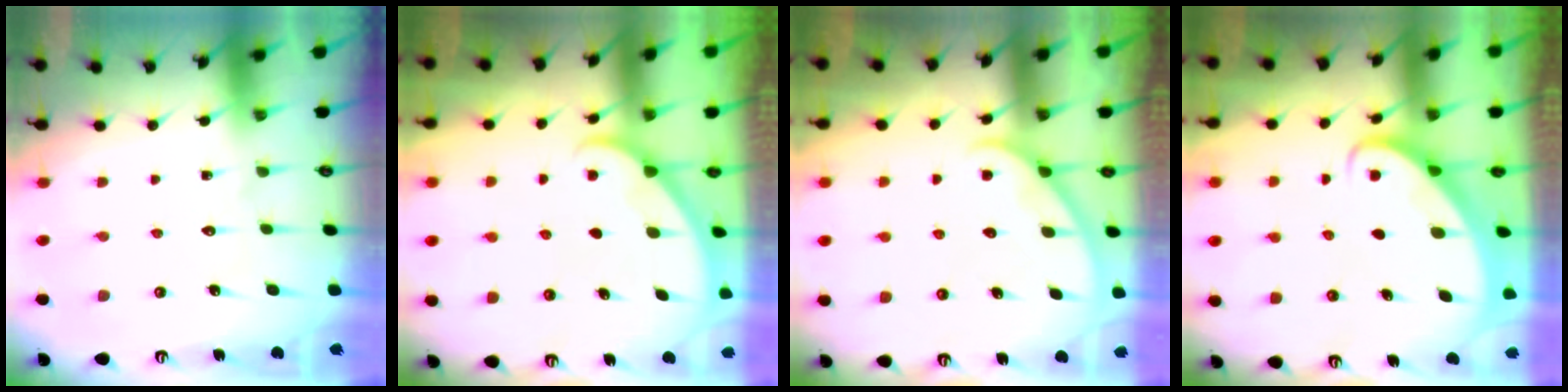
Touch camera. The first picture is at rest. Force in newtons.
{"total": 2.0, "press": 2.0, "slide": 0.3}
{"total": 3.9, "press": 3.9, "slide": 0.5}
{"total": 2.7, "press": 2.7, "slide": 0.2}